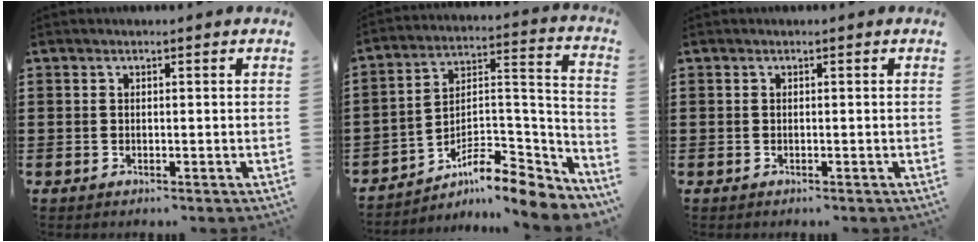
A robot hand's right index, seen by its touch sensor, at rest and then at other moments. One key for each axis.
{"total": 8.3, "fx": -7.3, "fy": 1.7, "fz": 3.7, "tx": -0.054, "ty": 0.001, "tz": -0.144}
{"total": 0.0}